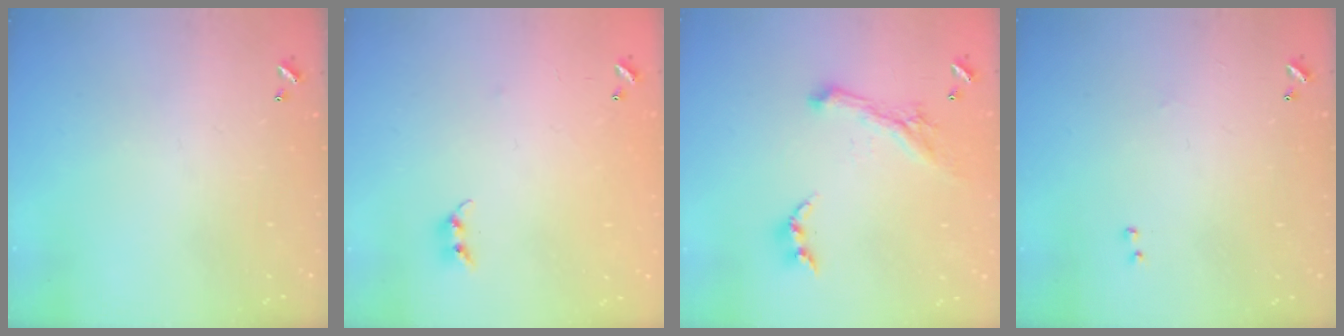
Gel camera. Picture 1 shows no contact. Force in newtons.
{"total": 7.2, "press": 7.2, "slide": 0.6}
{"total": 2.2, "press": 2.1, "slide": 0.5}
{"total": 2.1, "press": 2.0, "slide": 0.7}